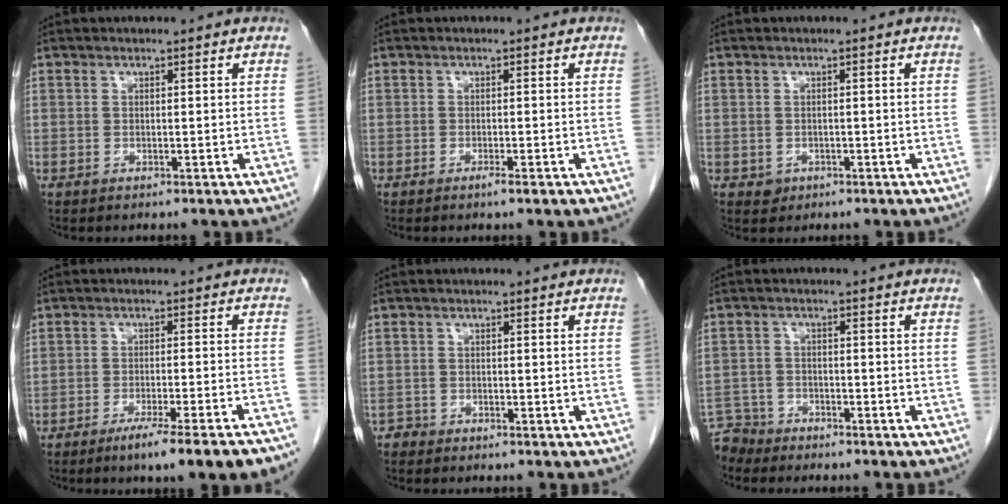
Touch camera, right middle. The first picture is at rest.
{"total": 1.3, "force": [-0.8, -0.1, 1.0], "torque": [-0.022, -0.004, -0.013]}
{"total": 1.2, "force": [-0.5, 1.1, 0.3], "torque": [-0.002, 0.003, -0.003]}
{"total": 11.1, "force": [-8.2, -0.6, 7.4], "torque": [-0.088, -0.022, -0.118]}
{"total": 1.0, "force": [-0.9, 0.4, -0.2], "torque": [0.002, 0.000, -0.019]}
{"total": 4.9, "force": [-4.5, 1.6, -0.7], "torque": [0.016, -0.007, -0.087]}